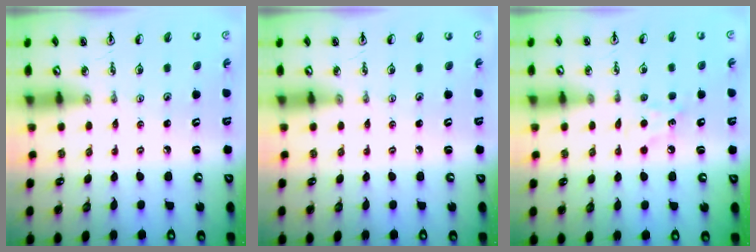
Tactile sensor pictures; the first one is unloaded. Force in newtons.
{"total": 0.0}
{"total": 5.9, "press": 5.8, "slide": 0.7}